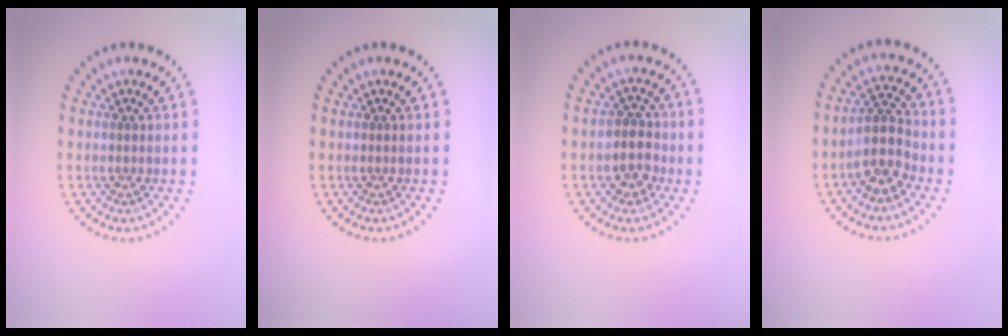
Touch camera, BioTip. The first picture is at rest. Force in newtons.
{"total": 0.0}
{"total": 2.9, "press": 2.8, "slide": 0.8}
{"total": 4.0, "press": 3.8, "slide": 1.4}